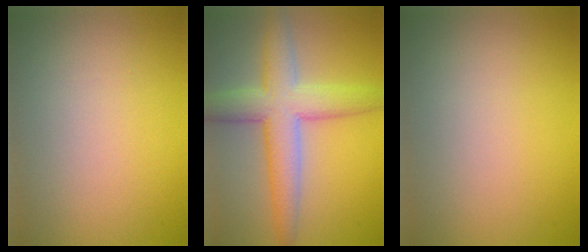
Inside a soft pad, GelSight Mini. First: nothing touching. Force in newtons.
{"total": 6.7, "press": 6.7, "slide": 0.2}
{"total": 0.0}